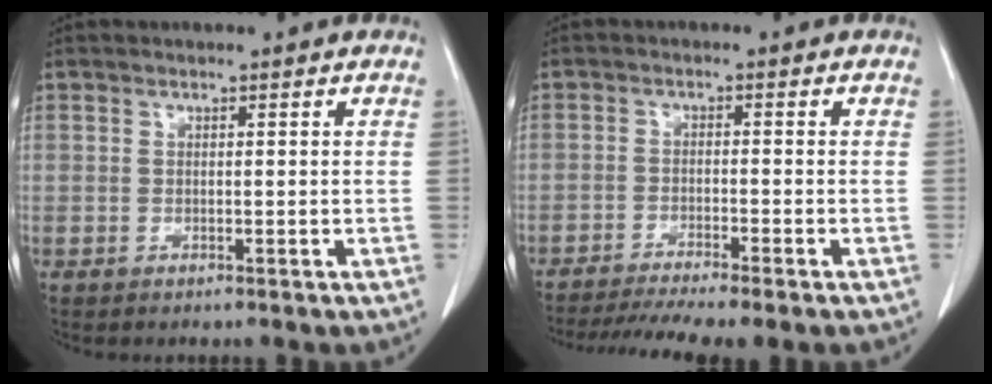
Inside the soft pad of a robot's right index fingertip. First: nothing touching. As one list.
[{"total": 9.4, "force": [-8.0, -0.4, 4.9], "torque": [-0.069, -0.015, -0.125]}]